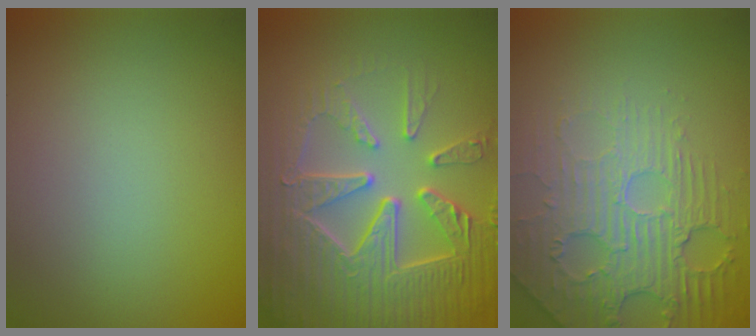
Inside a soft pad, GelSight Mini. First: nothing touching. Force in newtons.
{"total": 8.8, "press": 6.4, "slide": 6.0}
{"total": 4.5, "press": 4.2, "slide": 1.6}